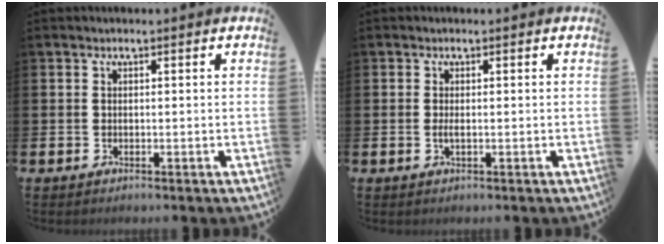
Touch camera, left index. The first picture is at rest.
{"total": 0.9, "force": [-0.1, 0.2, 0.9], "torque": [-0.020, 0.001, -0.002]}